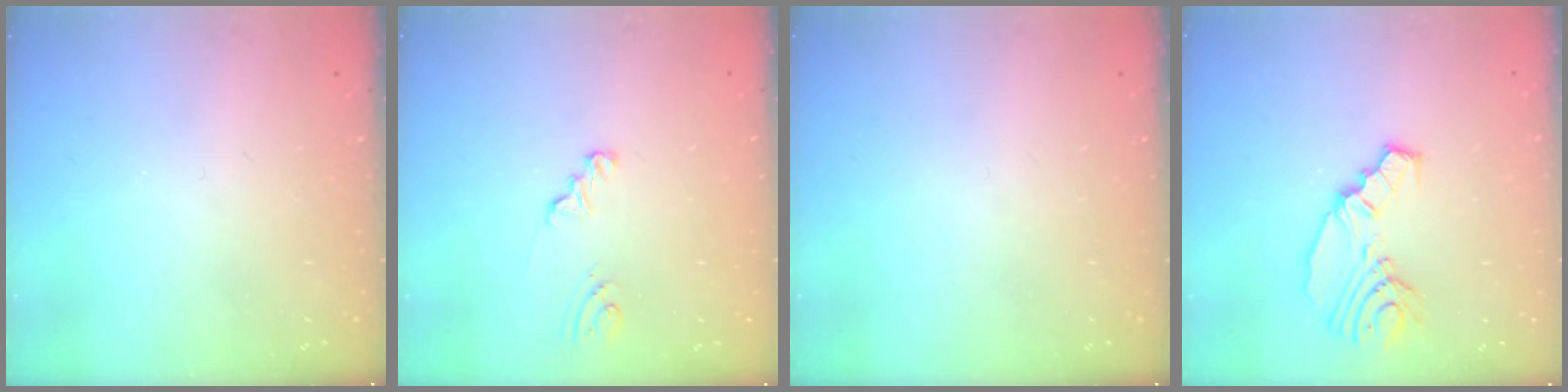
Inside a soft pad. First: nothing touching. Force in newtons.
{"total": 2.1, "press": 2.1, "slide": 0.2}
{"total": 0.0}
{"total": 10.6, "press": 10.0, "slide": 3.5}